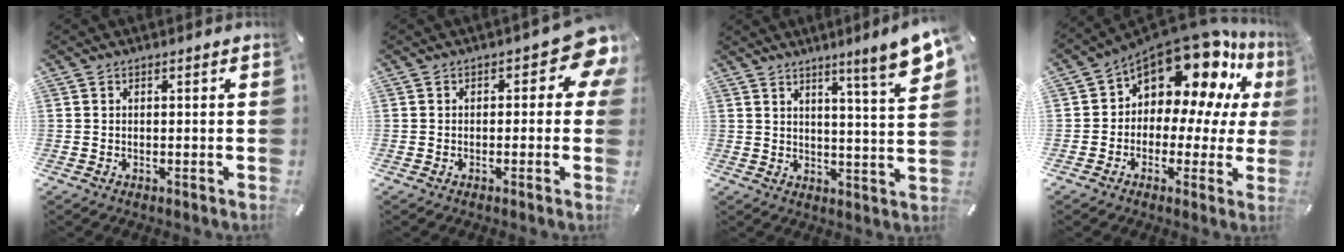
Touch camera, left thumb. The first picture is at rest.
{"total": 7.6, "force": [2.2, 3.8, 6.2], "torque": [-0.078, -0.012, 0.034]}
{"total": 10.6, "force": [7.0, 0.3, 7.9], "torque": [-0.117, -0.051, 0.110]}
{"total": 15.7, "force": [10.3, 8.0, 8.8], "torque": [-0.141, -0.092, 0.177]}